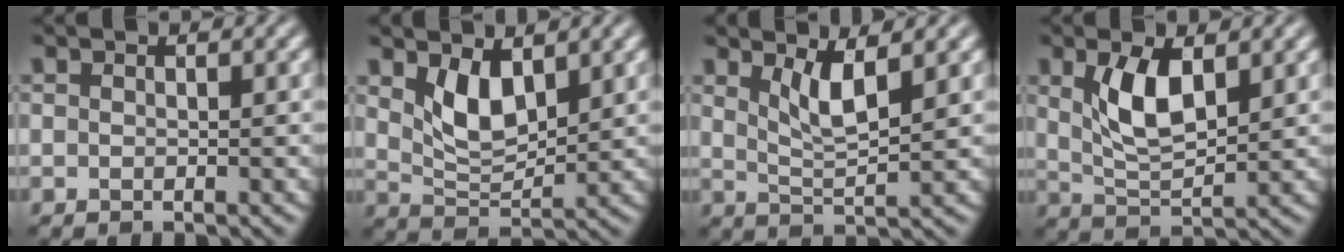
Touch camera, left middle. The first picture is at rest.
{"total": 4.0, "force": [1.6, 2.0, 3.1], "torque": [-0.068, -0.010, 0.034]}
{"total": 3.2, "force": [1.3, 0.7, 2.8], "torque": [-0.060, -0.011, 0.031]}
{"total": 4.9, "force": [1.3, 2.2, 4.1], "torque": [-0.095, -0.003, 0.028]}